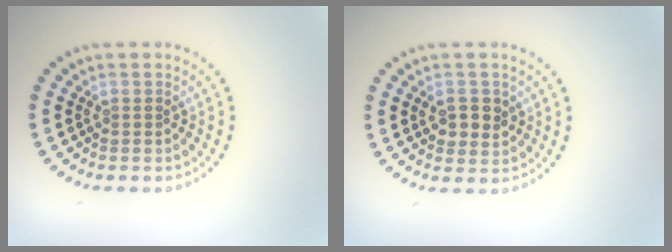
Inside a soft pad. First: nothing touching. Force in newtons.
{"total": 2.5, "press": 2.4, "slide": 0.6}